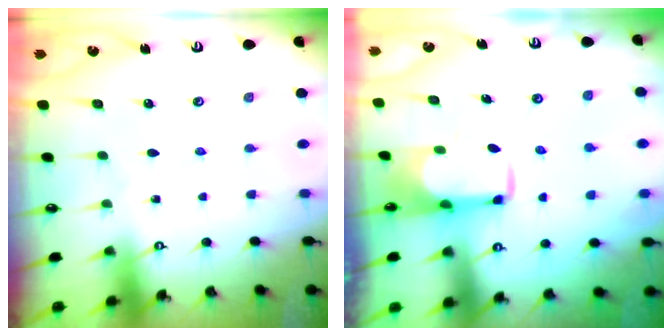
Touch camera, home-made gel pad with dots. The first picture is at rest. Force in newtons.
{"total": 1.0, "press": 0.8, "slide": 0.6}